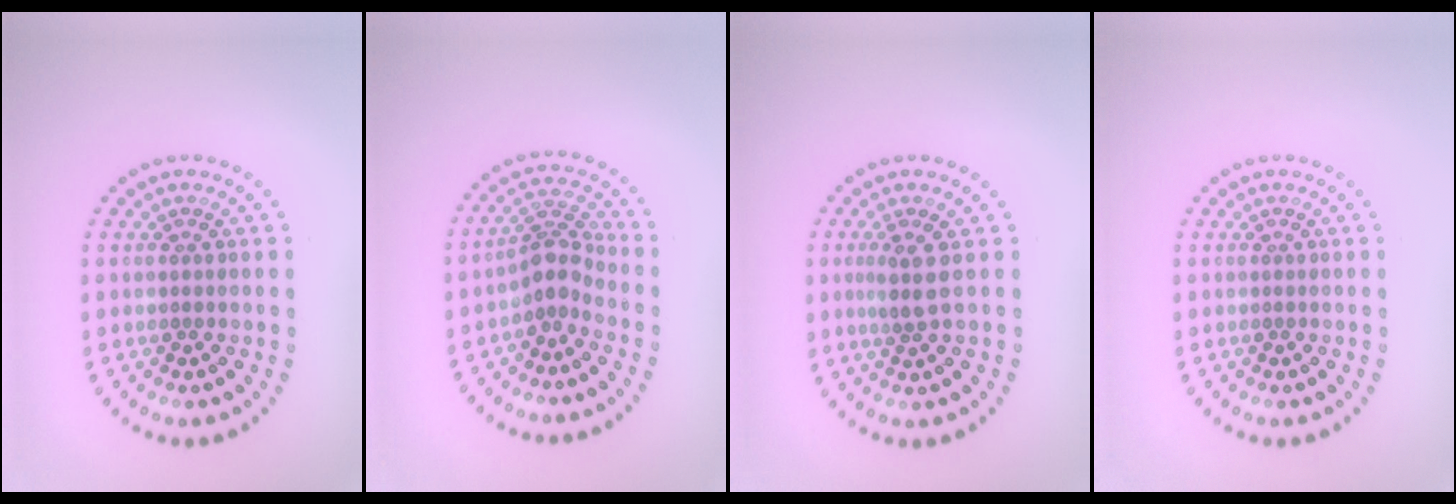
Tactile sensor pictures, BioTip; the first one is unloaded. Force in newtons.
{"total": 2.9, "press": 2.2, "slide": 1.9}
{"total": 2.2, "press": 1.7, "slide": 1.3}
{"total": 0.0}